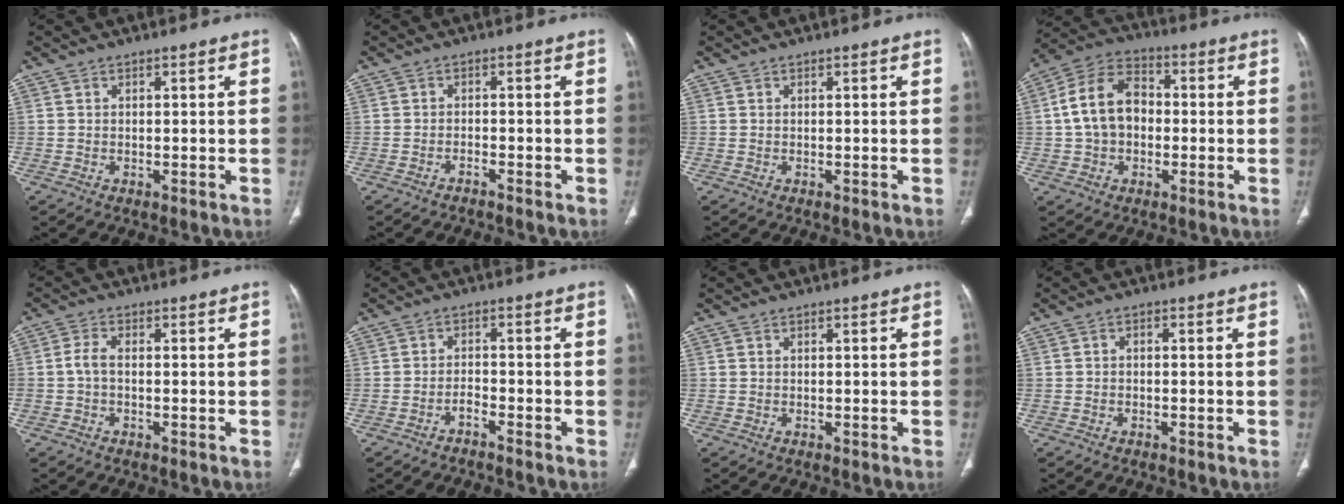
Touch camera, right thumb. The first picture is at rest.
{"total": 1.3, "force": [-1.2, 0.1, 0.4], "torque": [-0.016, 0.014, -0.018]}
{"total": 0.0}
{"total": 12.3, "force": [0.0, 8.9, 8.5], "torque": [-0.146, 0.033, -0.010]}
{"total": 2.8, "force": [-0.5, 1.4, 2.3], "torque": [-0.052, 0.004, -0.017]}
{"total": 2.1, "force": [-1.9, 0.3, 0.7], "torque": [-0.019, 0.021, -0.032]}
{"total": 0.0}
{"total": 0.9, "force": [-0.3, 0.5, 0.6], "torque": [-0.010, 0.008, -0.008]}